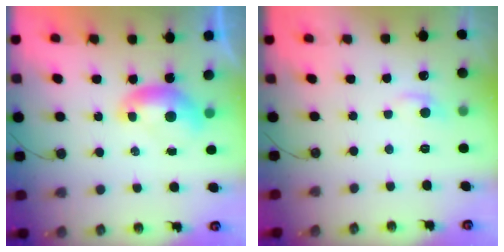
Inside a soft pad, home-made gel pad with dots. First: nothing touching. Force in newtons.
{"total": 0.8, "press": 0.3, "slide": 0.7}